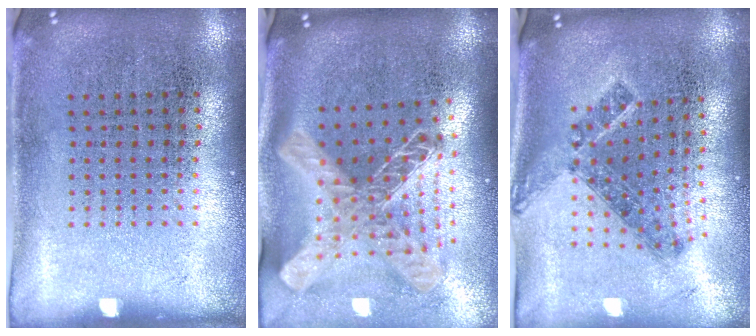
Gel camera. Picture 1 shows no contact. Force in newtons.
{"total": 2.8, "press": 2.0, "slide": 2.0}
{"total": 1.0, "press": 0.9, "slide": 0.6}